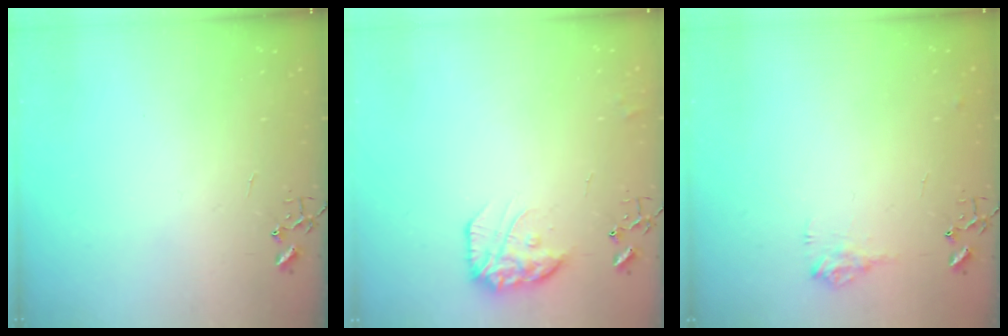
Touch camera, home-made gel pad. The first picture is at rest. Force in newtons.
{"total": 14.0, "press": 14.0, "slide": 1.0}
{"total": 8.1, "press": 8.1, "slide": 0.3}